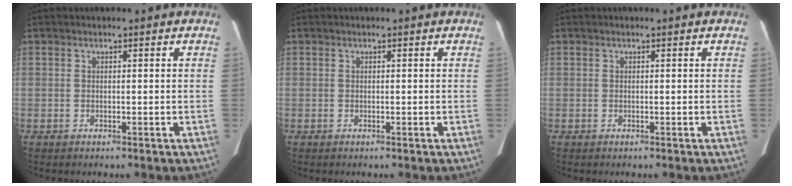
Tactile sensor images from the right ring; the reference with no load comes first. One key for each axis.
{"total": 0.0}
{"total": 0.0}